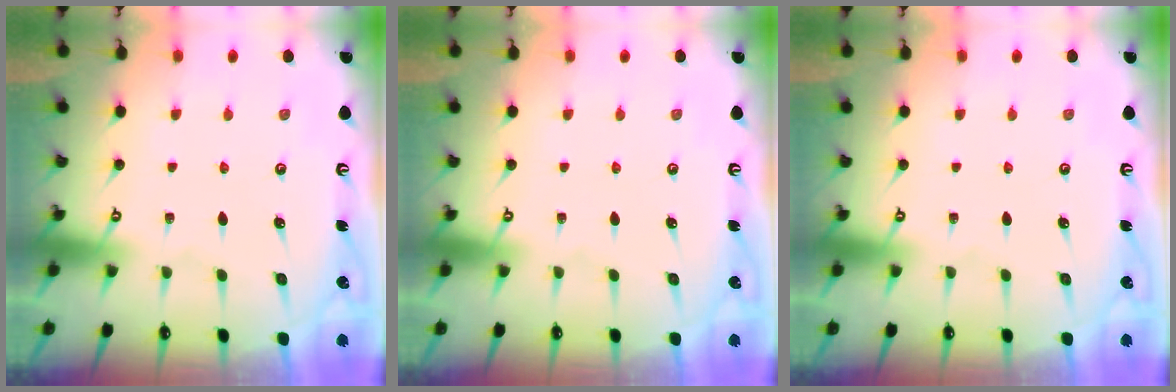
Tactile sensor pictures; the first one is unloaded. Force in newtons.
{"total": 0.0}
{"total": 0.0}